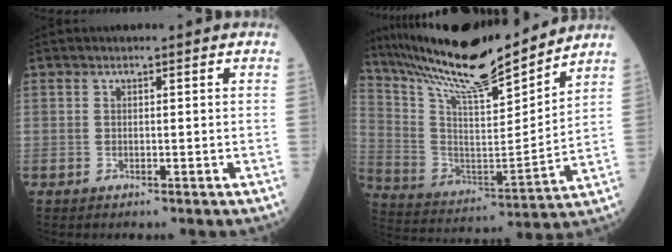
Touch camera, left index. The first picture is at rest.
{"total": 20.1, "force": [17.9, 1.7, 8.9], "torque": [-0.177, -0.008, 0.310]}